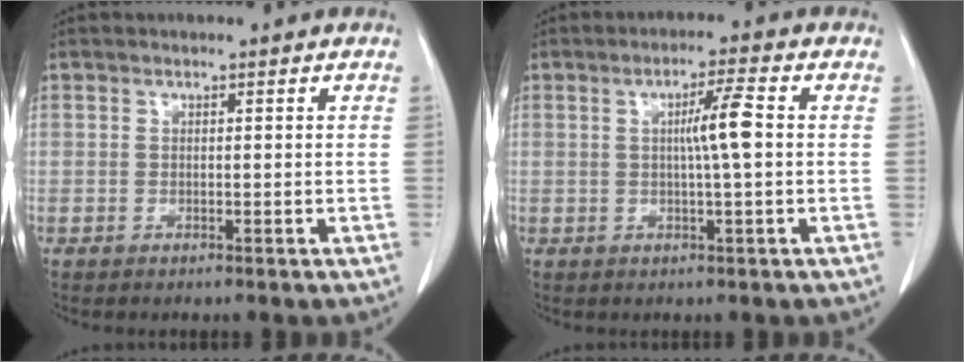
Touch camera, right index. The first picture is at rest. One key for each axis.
{"total": 5.0, "fx": 0.4, "fy": -0.1, "fz": 4.9, "tx": -0.085, "ty": 0.005, "tz": 0.006}